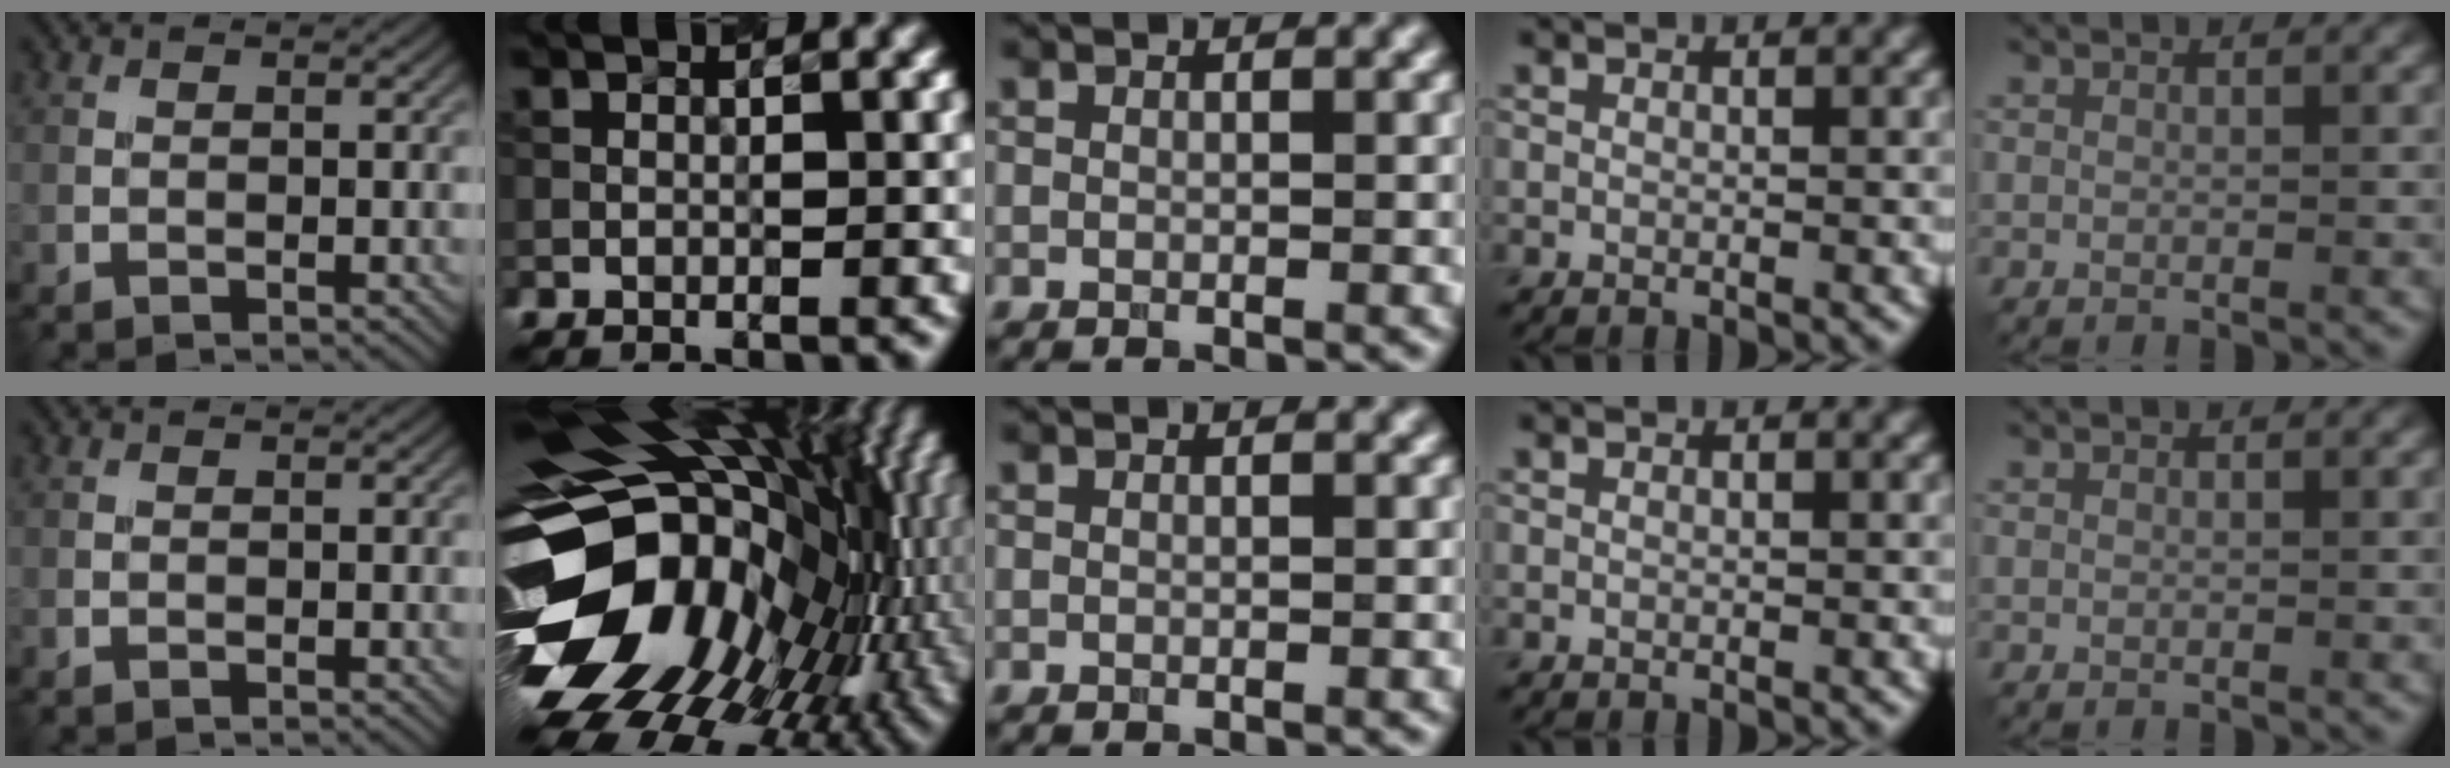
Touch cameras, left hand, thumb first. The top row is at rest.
{"index": {"total": 17.7, "force": [-1.5, 12.4, 12.5], "torque": [-0.223, -0.009, -0.022]}}